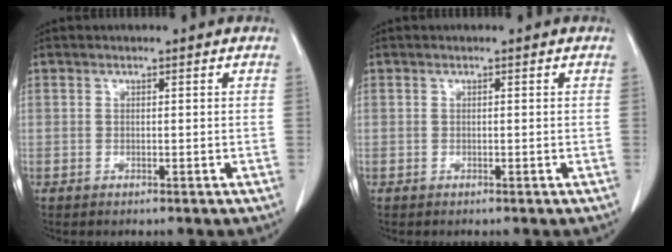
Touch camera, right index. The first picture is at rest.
{"total": 0.0}